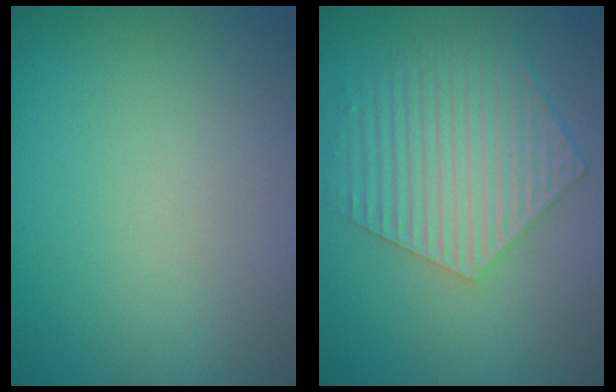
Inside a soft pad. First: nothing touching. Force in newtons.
{"total": 6.0, "press": 4.5, "slide": 4.0}